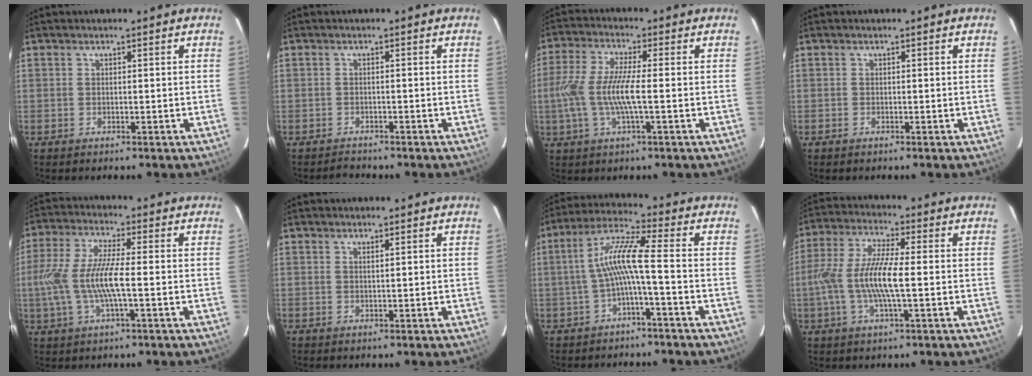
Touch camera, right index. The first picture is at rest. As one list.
[{"total": 1.5, "force": [-1.5, 0.2, -0.2], "torque": [-0.001, 0.003, -0.024]}, {"total": 9.9, "force": [-1.6, 1.5, 9.7], "torque": [-0.206, -0.002, -0.031]}, {"total": 0.0}, {"total": 11.0, "force": [-1.8, 1.9, 10.7], "torque": [-0.226, -0.003, -0.032]}, {"total": 0.5, "force": [0.3, -0.2, 0.4], "torque": [-0.007, -0.001, 0.006]}, {"total": 7.9, "force": [-2.0, -0.4, 7.6], "torque": [-0.168, 0.016, -0.035]}, {"total": 11.2, "force": [-1.6, 2.0, 10.9], "torque": [-0.226, 0.000, -0.033]}]